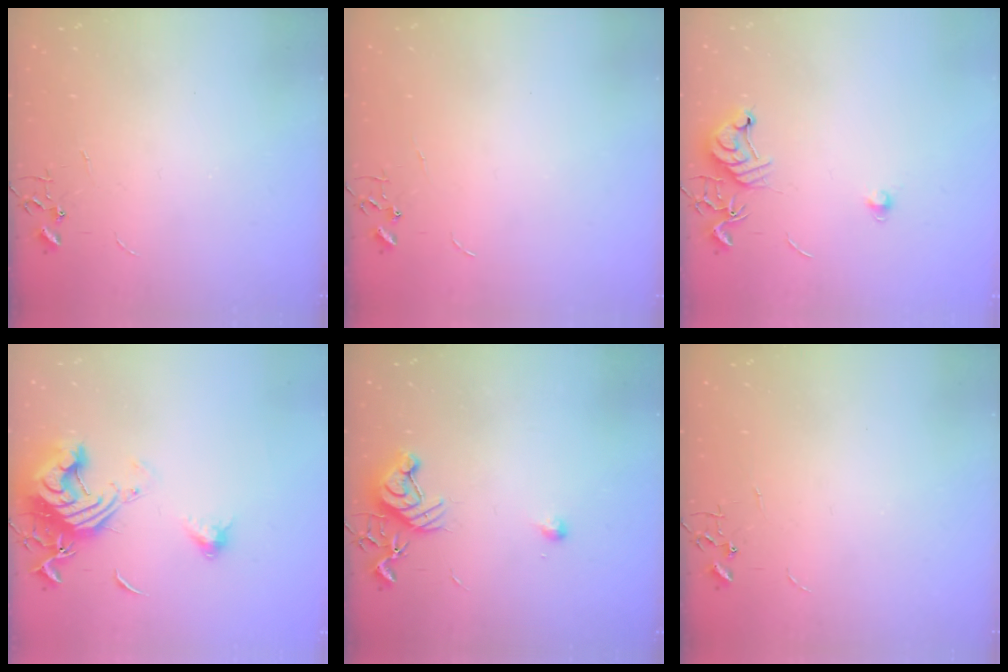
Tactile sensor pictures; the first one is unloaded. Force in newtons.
{"total": 0.0}
{"total": 8.3, "press": 8.3, "slide": 1.0}
{"total": 15.3, "press": 15.2, "slide": 1.8}
{"total": 9.1, "press": 9.1, "slide": 1.0}
{"total": 0.0}